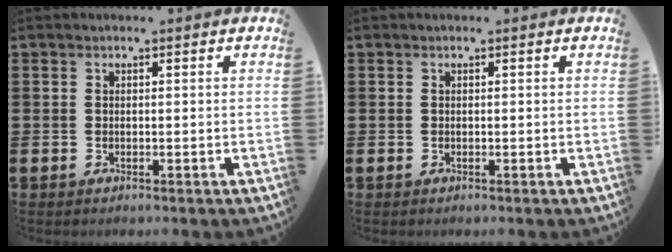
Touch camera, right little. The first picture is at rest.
{"total": 0.0}